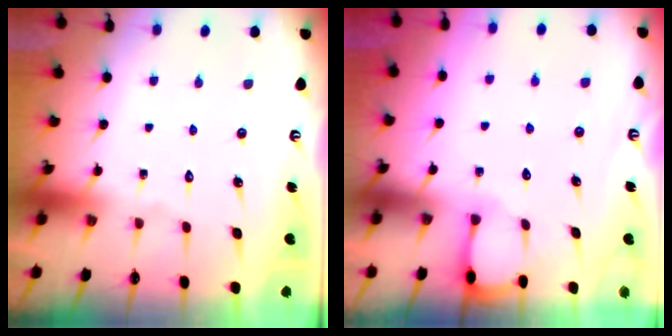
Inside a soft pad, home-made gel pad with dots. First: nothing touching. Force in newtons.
{"total": 2.3, "press": 2.3, "slide": 0.3}